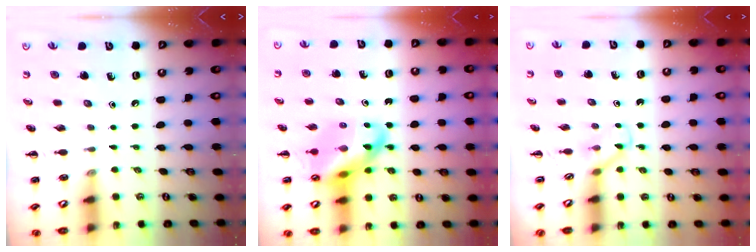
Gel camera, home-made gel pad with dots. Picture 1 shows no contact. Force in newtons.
{"total": 16.1, "press": 15.5, "slide": 4.4}
{"total": 3.0, "press": 2.8, "slide": 1.1}